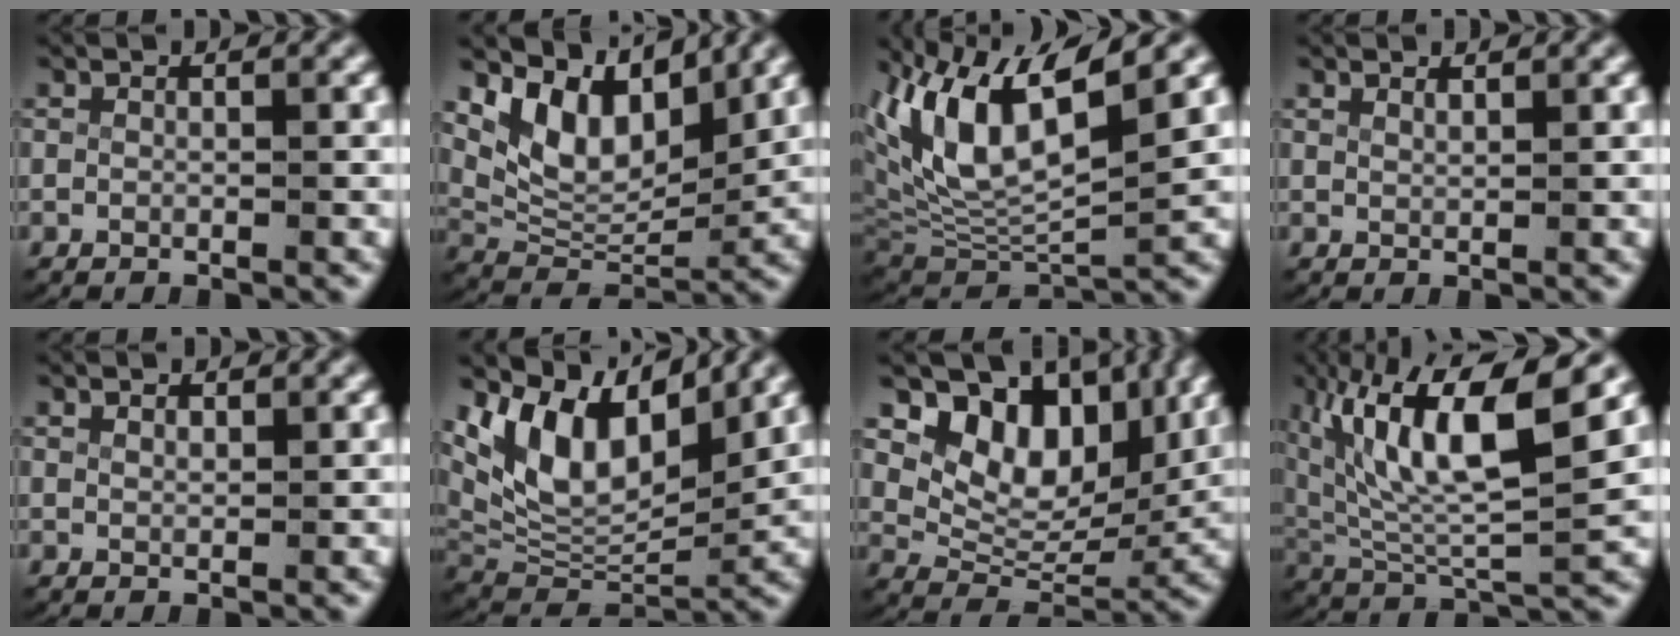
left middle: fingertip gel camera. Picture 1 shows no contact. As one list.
[{"total": 10.6, "force": [3.9, 7.3, 6.6], "torque": [-0.130, -0.007, 0.067]}, {"total": 11.0, "force": [2.2, 6.7, 8.4], "torque": [-0.187, -0.007, 0.046]}, {"total": 1.0, "force": [1.0, -0.2, 0.1], "torque": [-0.005, -0.009, 0.025]}, {"total": 0.7, "force": [0.7, 0.0, 0.3], "torque": [-0.007, -0.009, 0.019]}, {"total": 11.5, "force": [3.6, 7.4, 8.0], "torque": [-0.168, -0.009, 0.065]}, {"total": 12.0, "force": [4.8, 8.1, 7.3], "torque": [-0.142, -0.012, 0.076]}, {"total": 11.9, "force": [4.0, 5.3, 9.9], "torque": [-0.192, 0.002, 0.069]}]